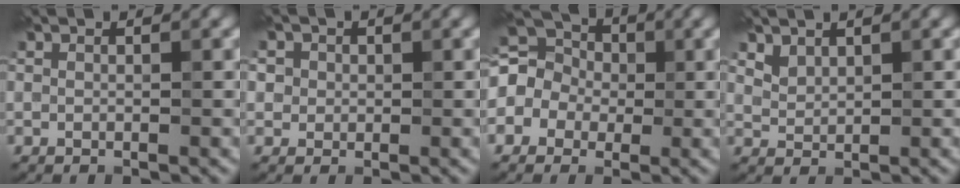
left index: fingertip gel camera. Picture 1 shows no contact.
{"total": 2.4, "force": [1.0, 2.2, 0.4], "torque": [0.005, 0.012, -0.007]}
{"total": 9.4, "force": [1.1, 8.4, 4.1], "torque": [-0.090, 0.048, -0.046]}
{"total": 1.6, "force": [1.5, 0.6, -0.1], "torque": [-0.006, 0.006, 0.034]}